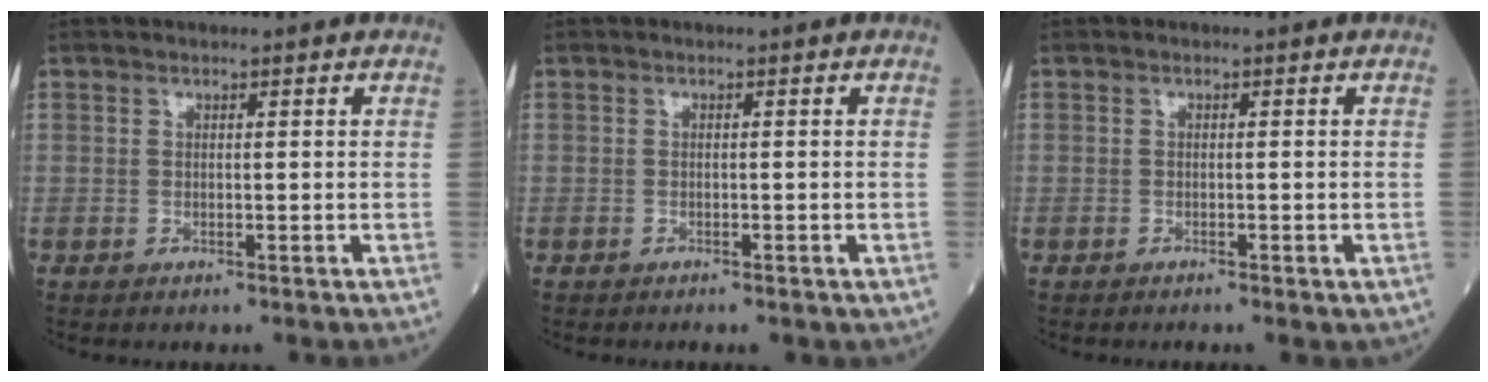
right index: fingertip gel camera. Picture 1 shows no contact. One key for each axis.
{"total": 1.2, "fx": -0.8, "fy": 0.5, "fz": 0.7, "tx": -0.011, "ty": -0.001, "tz": -0.008}
{"total": 1.1, "fx": -0.7, "fy": 0.3, "fz": 0.8, "tx": -0.012, "ty": -0.001, "tz": -0.008}